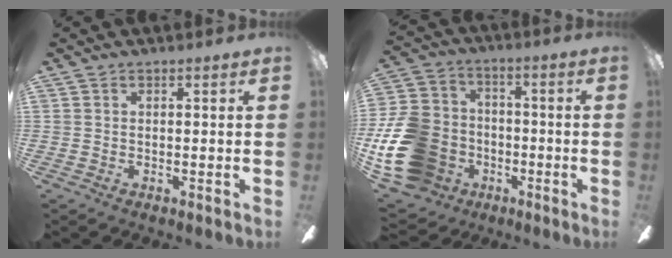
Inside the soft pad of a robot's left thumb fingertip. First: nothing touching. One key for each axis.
{"total": 20.1, "fx": -6.6, "fy": 15.7, "fz": 10.7, "tx": -0.228, "ty": 0.046, "tz": -0.101}